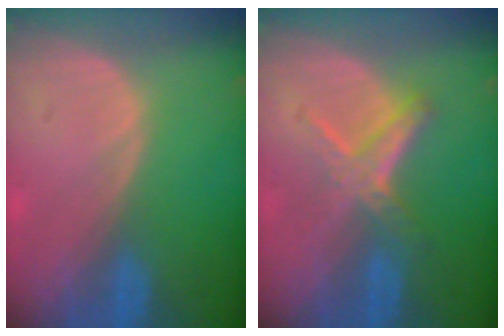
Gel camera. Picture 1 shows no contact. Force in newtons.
{"total": 5.2, "press": 5.1, "slide": 0.9}